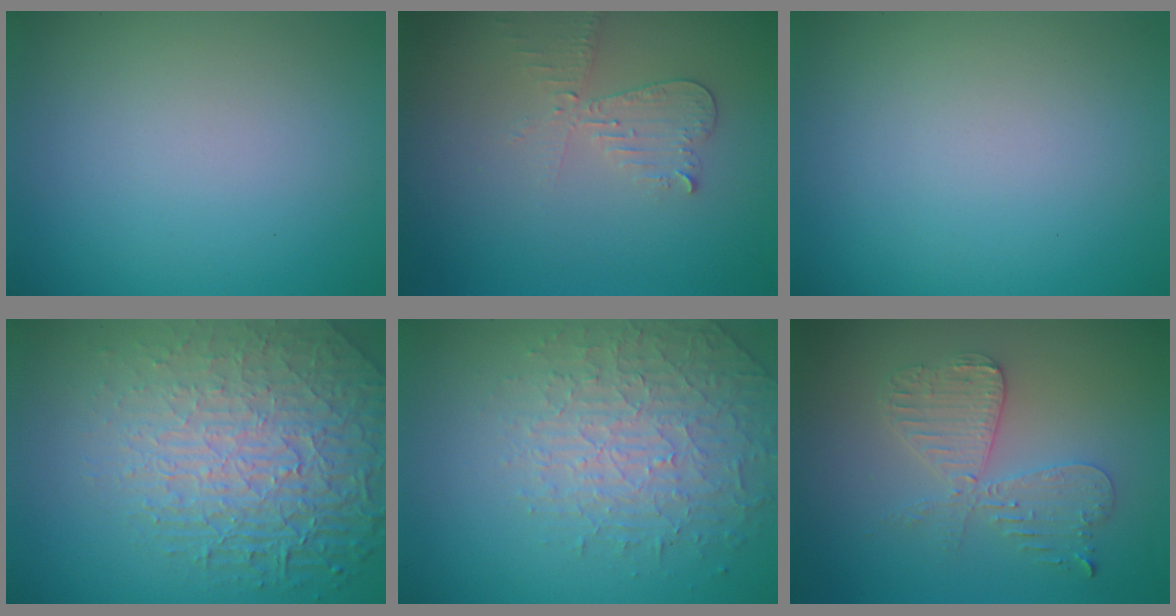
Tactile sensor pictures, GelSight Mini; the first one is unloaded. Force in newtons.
{"total": 2.4, "press": 2.3, "slide": 0.5}
{"total": 0.0}
{"total": 8.7, "press": 5.9, "slide": 6.4}
{"total": 4.0, "press": 3.5, "slide": 2.0}
{"total": 4.3, "press": 3.7, "slide": 2.1}